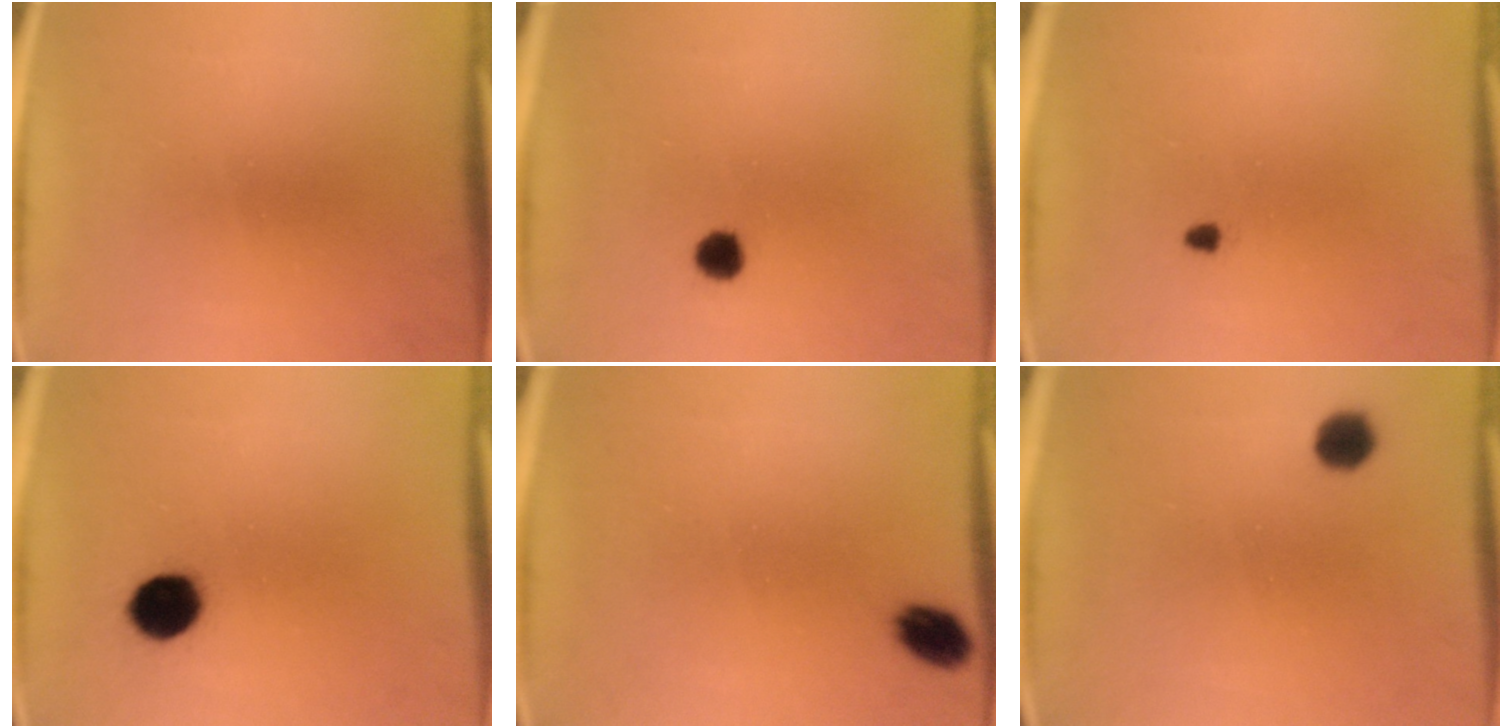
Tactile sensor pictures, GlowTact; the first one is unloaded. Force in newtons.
{"total": 3.0}
{"total": 0.8}
{"total": 7.3}
{"total": 4.6}
{"total": 3.8}